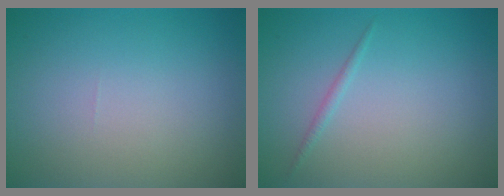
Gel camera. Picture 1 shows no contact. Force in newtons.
{"total": 0.7, "press": 0.7, "slide": 0.0}